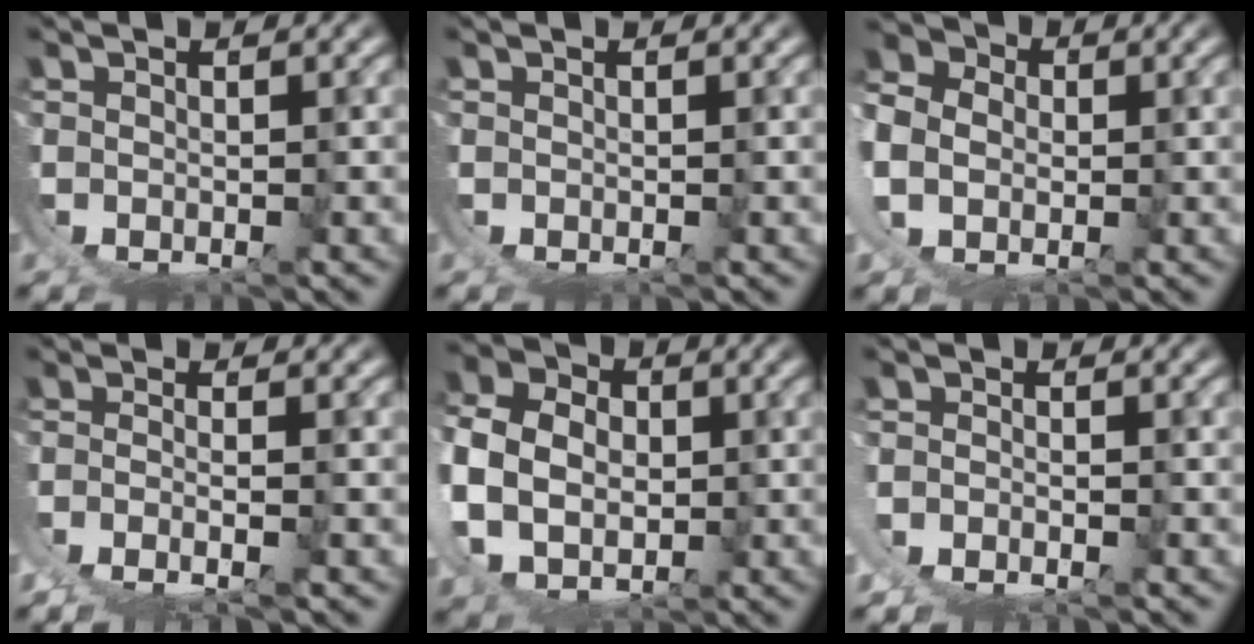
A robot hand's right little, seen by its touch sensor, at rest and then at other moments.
{"total": 0.0}
{"total": 8.1, "force": [4.0, 5.5, 4.5], "torque": [-0.087, 0.018, 0.048]}
{"total": 3.0, "force": [-0.5, 0.9, 2.8], "torque": [-0.065, -0.020, 0.003]}
{"total": 10.1, "force": [3.8, 6.9, 6.3], "torque": [-0.126, -0.004, 0.062]}
{"total": 2.8, "force": [-0.4, 2.5, 1.0], "torque": [-0.030, -0.008, -0.007]}